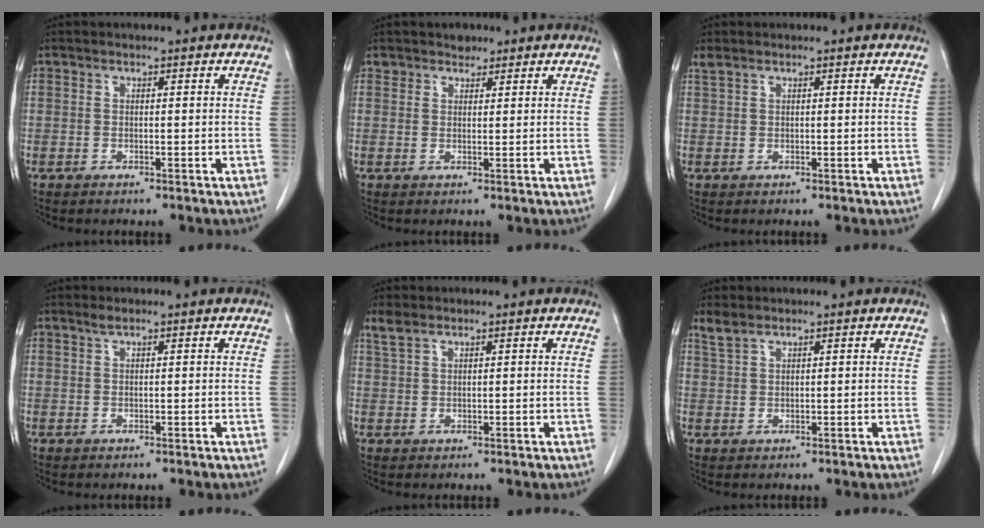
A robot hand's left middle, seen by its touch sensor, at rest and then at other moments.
{"total": 1.7, "force": [1.4, 1.0, 0.1], "torque": [0.002, 0.001, 0.019]}
{"total": 0.9, "force": [0.8, 0.2, 0.4], "torque": [-0.019, 0.014, 0.023]}
{"total": 0.8, "force": [0.6, -0.1, 0.5], "torque": [-0.016, 0.002, 0.016]}
{"total": 2.1, "force": [1.7, 0.7, 1.0], "torque": [-0.033, 0.013, 0.042]}
{"total": 2.0, "force": [1.8, 0.4, 0.8], "torque": [-0.026, 0.011, 0.043]}